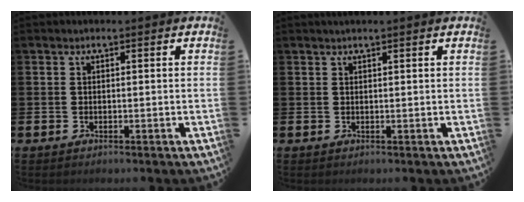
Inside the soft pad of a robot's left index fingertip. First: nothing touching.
{"total": 0.7, "force": [0.6, -0.1, 0.3], "torque": [-0.002, 0.000, 0.011]}